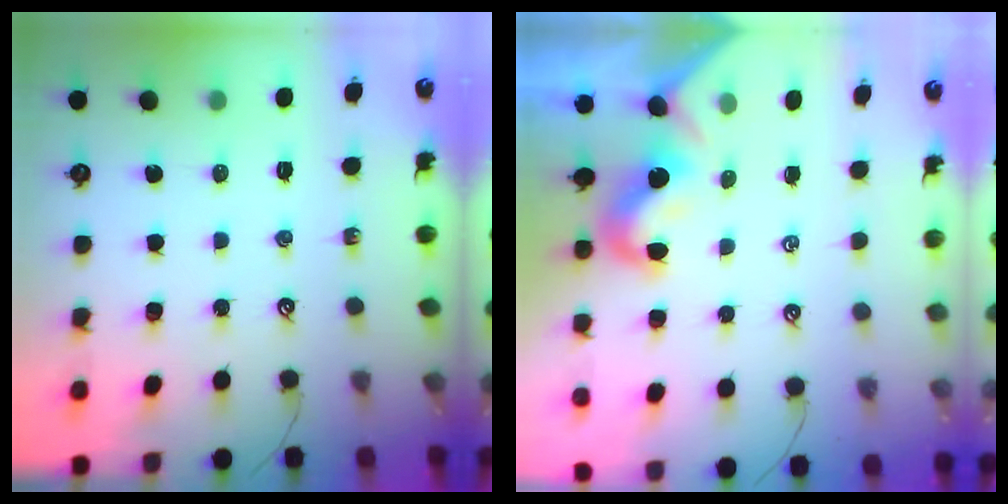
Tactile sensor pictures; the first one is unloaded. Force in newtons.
{"total": 2.1, "press": 2.0, "slide": 0.5}